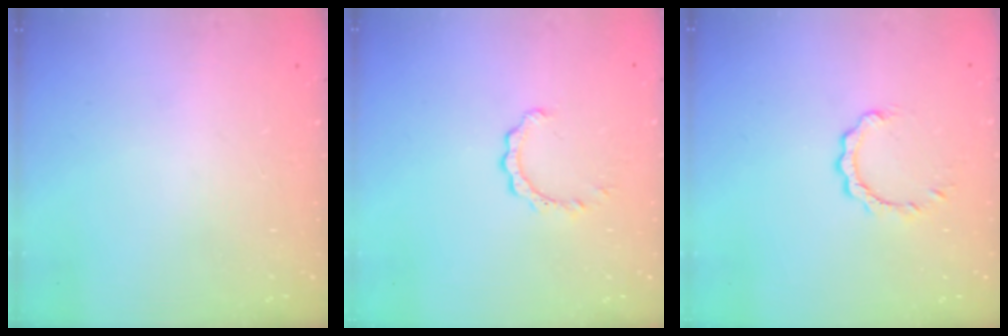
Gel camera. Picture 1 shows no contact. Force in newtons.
{"total": 2.4, "press": 2.3, "slide": 0.3}
{"total": 3.8, "press": 3.8, "slide": 0.4}